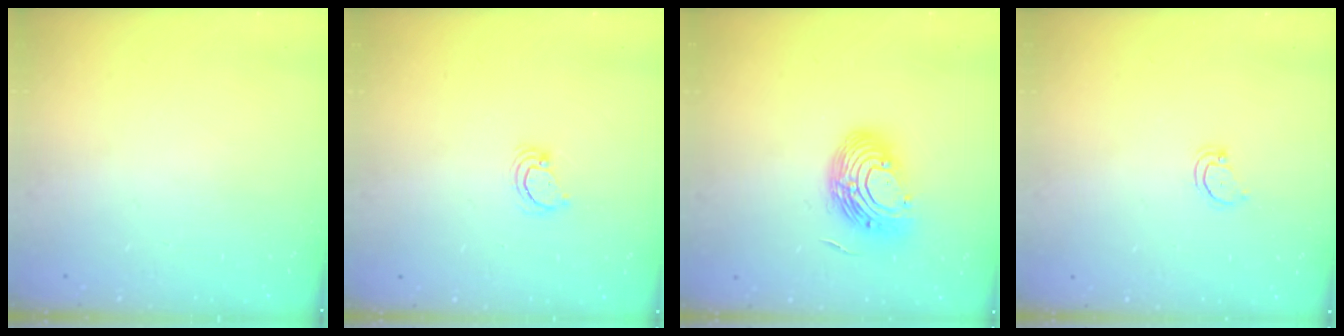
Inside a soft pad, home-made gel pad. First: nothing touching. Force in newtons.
{"total": 4.0, "press": 4.0, "slide": 0.3}
{"total": 12.8, "press": 12.6, "slide": 2.2}
{"total": 3.3, "press": 3.3, "slide": 0.5}